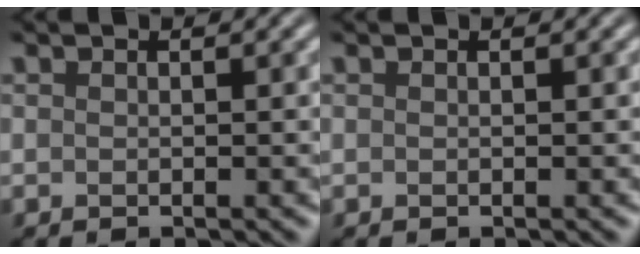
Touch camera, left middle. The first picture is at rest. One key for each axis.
{"total": 0.0}